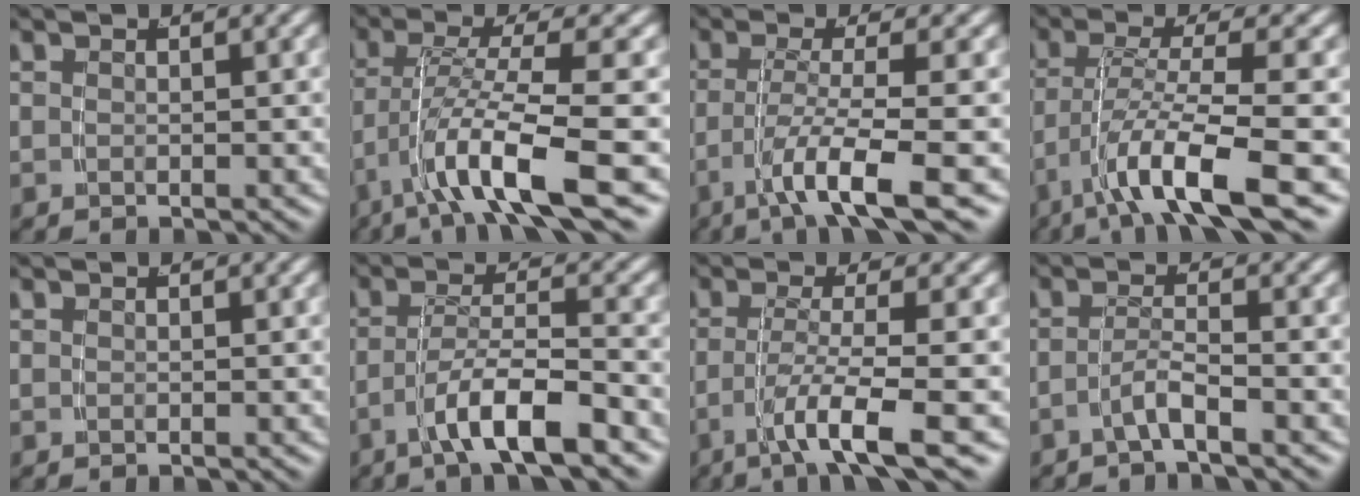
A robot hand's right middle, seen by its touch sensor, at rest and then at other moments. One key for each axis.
{"total": 6.5, "fx": -2.9, "fy": 1.0, "fz": 5.7, "tx": -0.114, "ty": -0.018, "tz": -0.035}
{"total": 6.1, "fx": -3.5, "fy": 0.2, "fz": 4.9, "tx": -0.088, "ty": -0.016, "tz": -0.048}
{"total": 6.4, "fx": -3.4, "fy": 0.8, "fz": 5.3, "tx": -0.107, "ty": -0.021, "tz": -0.042}
{"total": 0.0}
{"total": 4.7, "fx": -2.9, "fy": 0.2, "fz": 3.7, "tx": -0.059, "ty": 0.002, "tz": -0.049}
{"total": 5.5, "fx": -3.0, "fy": 0.0, "fz": 4.6, "tx": -0.084, "ty": -0.015, "tz": -0.040}
{"total": 2.5, "fx": -2.0, "fy": -0.6, "fz": 1.4, "tx": -0.026, "ty": 0.000, "tz": -0.034}